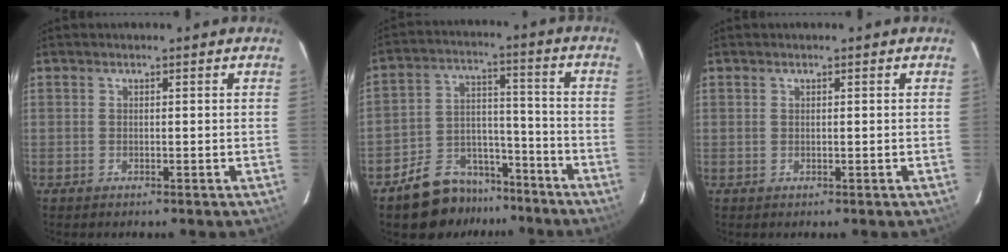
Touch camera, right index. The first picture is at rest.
{"total": 11.9, "force": [-9.3, 6.7, 3.0], "torque": [-0.065, 0.051, -0.129]}
{"total": 0.0}